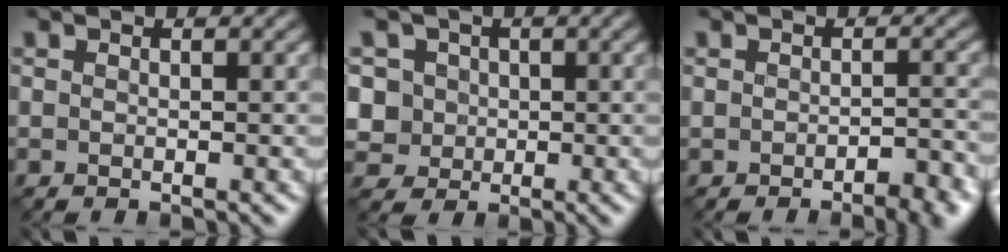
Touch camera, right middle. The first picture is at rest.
{"total": 5.9, "force": [1.9, 5.2, 1.9], "torque": [-0.036, 0.029, 0.008]}
{"total": 3.6, "force": [-2.4, 1.3, 2.3], "torque": [-0.025, 0.009, -0.020]}